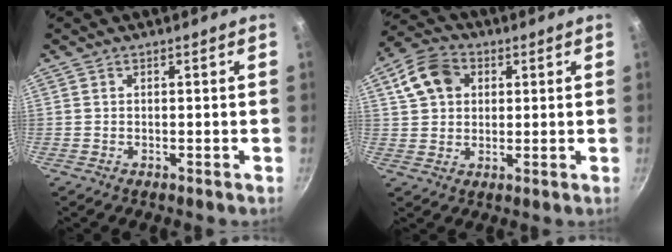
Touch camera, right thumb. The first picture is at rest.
{"total": 9.5, "force": [3.0, 7.3, 5.3], "torque": [-0.080, 0.011, 0.045]}